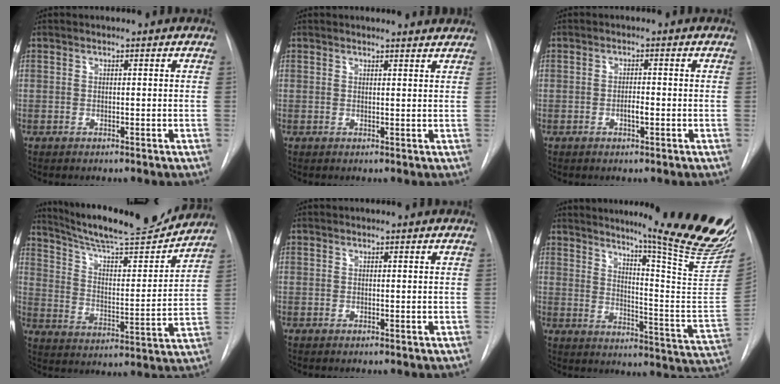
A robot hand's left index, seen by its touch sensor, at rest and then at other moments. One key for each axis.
{"total": 3.9, "fx": 3.9, "fy": 0.2, "fz": 0.5, "tx": -0.011, "ty": -0.002, "tz": 0.033}
{"total": 1.5, "fx": -0.5, "fy": 0.4, "fz": 1.4, "tx": -0.024, "ty": 0.001, "tz": -0.009}
{"total": 19.2, "fx": 17.9, "fy": 1.7, "fz": 7.0, "tx": -0.119, "ty": -0.020, "tz": 0.269}
{"total": 0.0}
{"total": 22.8, "fx": 19.1, "fy": -0.8, "fz": 12.5, "tx": -0.171, "ty": -0.121, "tz": 0.237}